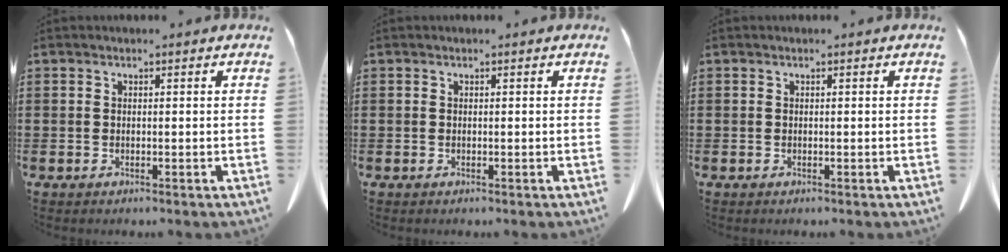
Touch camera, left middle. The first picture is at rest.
{"total": 0.0}
{"total": 0.0}